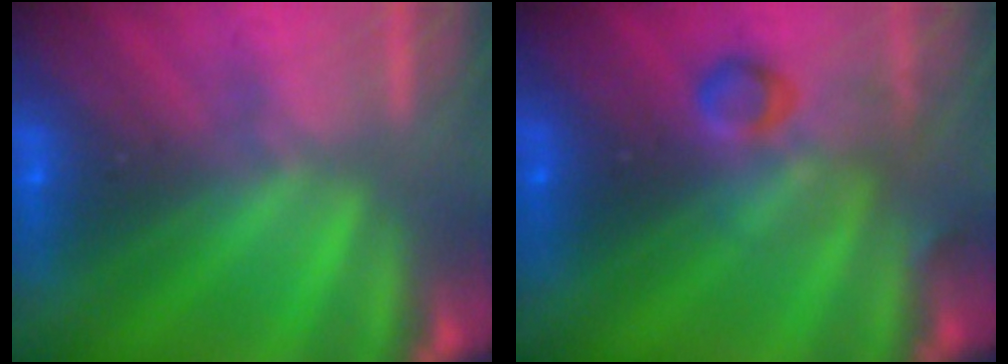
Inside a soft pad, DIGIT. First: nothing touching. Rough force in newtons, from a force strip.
{"total": 2.9}